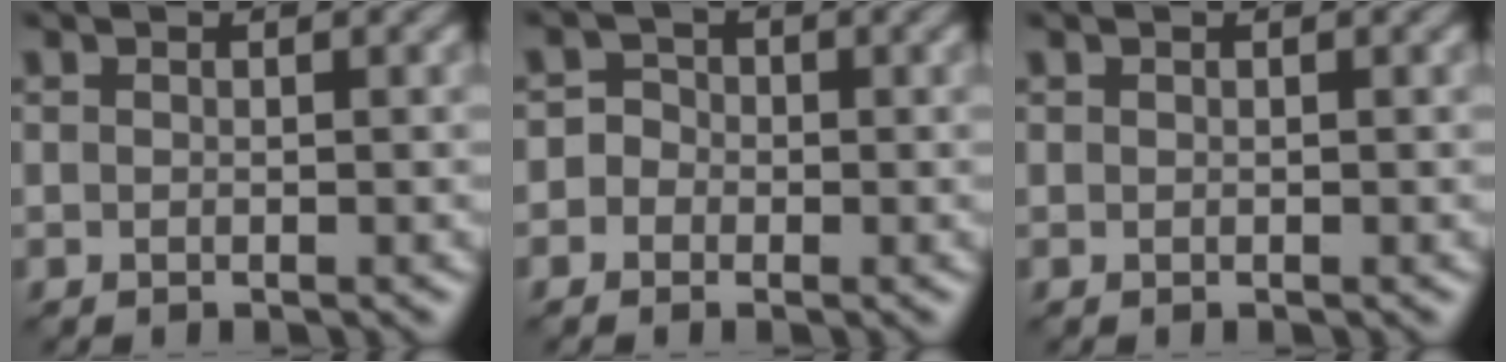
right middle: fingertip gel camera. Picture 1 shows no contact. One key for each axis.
{"total": 2.1, "fx": -0.4, "fy": 1.9, "fz": 0.5, "tx": 0.015, "ty": 0.013, "tz": -0.024}
{"total": 0.0}